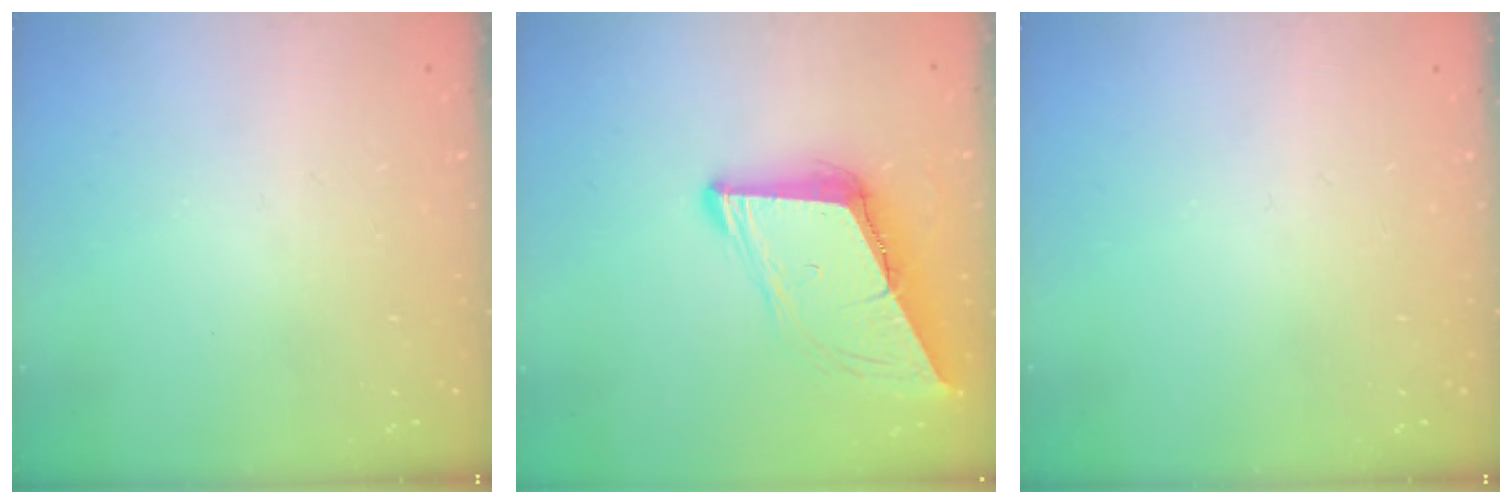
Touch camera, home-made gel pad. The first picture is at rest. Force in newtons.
{"total": 9.4, "press": 9.3, "slide": 1.1}
{"total": 0.0}